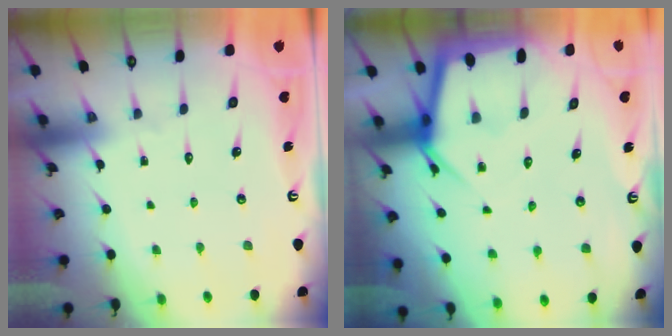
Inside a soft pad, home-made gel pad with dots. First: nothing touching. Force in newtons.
{"total": 7.3, "press": 7.2, "slide": 0.7}